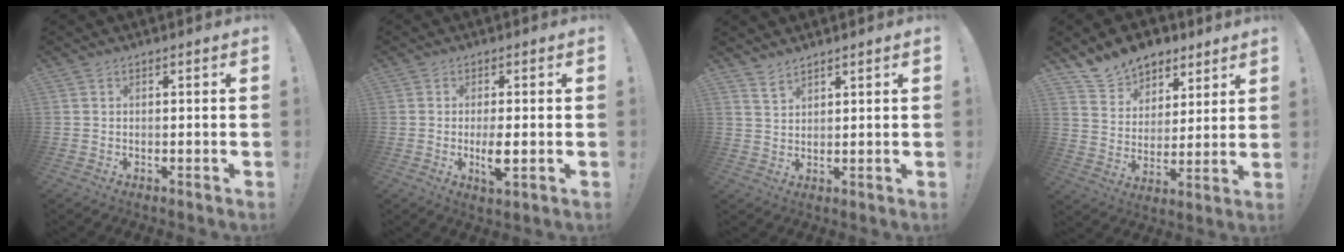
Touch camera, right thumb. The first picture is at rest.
{"total": 5.1, "force": [-0.8, 1.7, 4.8], "torque": [-0.082, -0.008, -0.016]}
{"total": 3.3, "force": [3.1, 0.8, 1.0], "torque": [-0.018, -0.024, 0.057]}
{"total": 12.8, "force": [10.3, 7.3, 2.2], "torque": [-0.046, -0.079, 0.198]}